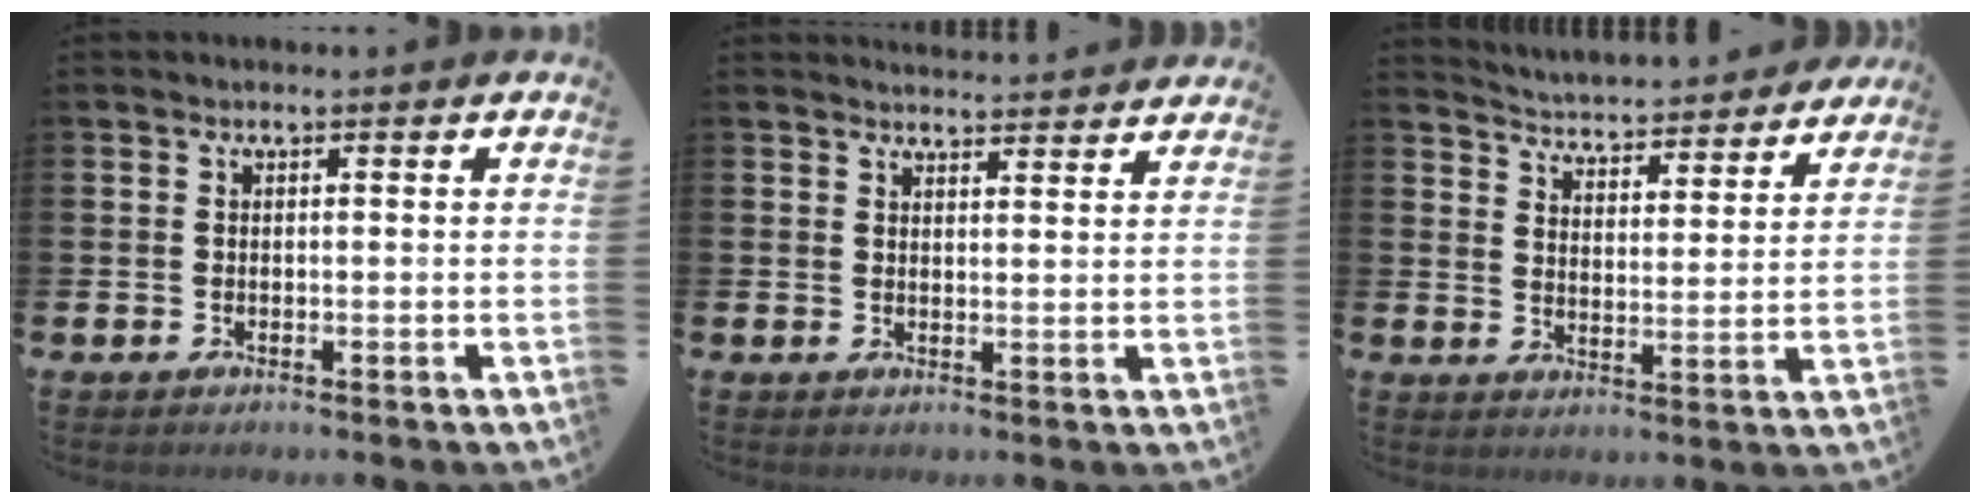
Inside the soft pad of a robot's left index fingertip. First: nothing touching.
{"total": 3.0, "force": [3.0, 0.0, -0.1], "torque": [0.000, -0.022, 0.053]}
{"total": 4.7, "force": [4.6, 0.6, 0.0], "torque": [-0.017, -0.048, 0.076]}